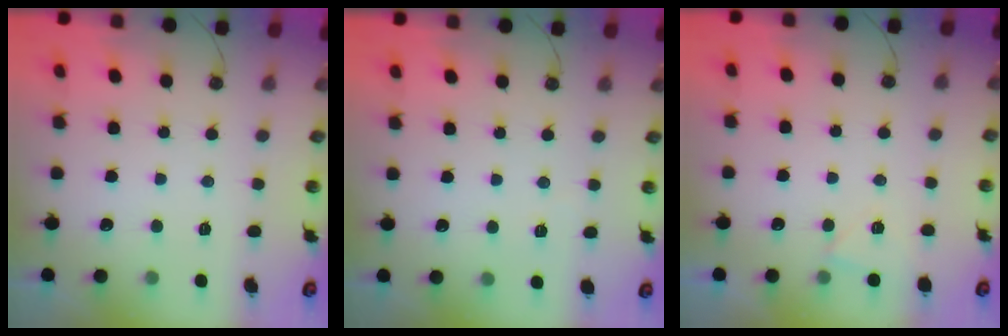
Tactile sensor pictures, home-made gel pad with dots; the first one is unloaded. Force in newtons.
{"total": 1.5, "press": 1.5, "slide": 0.2}
{"total": 4.4, "press": 3.4, "slide": 2.8}